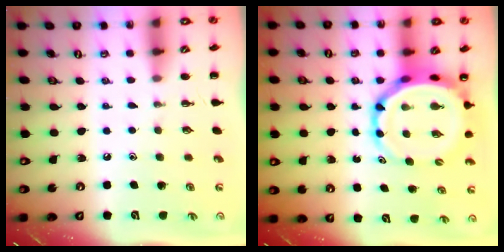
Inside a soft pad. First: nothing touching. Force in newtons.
{"total": 8.2, "press": 7.8, "slide": 2.4}